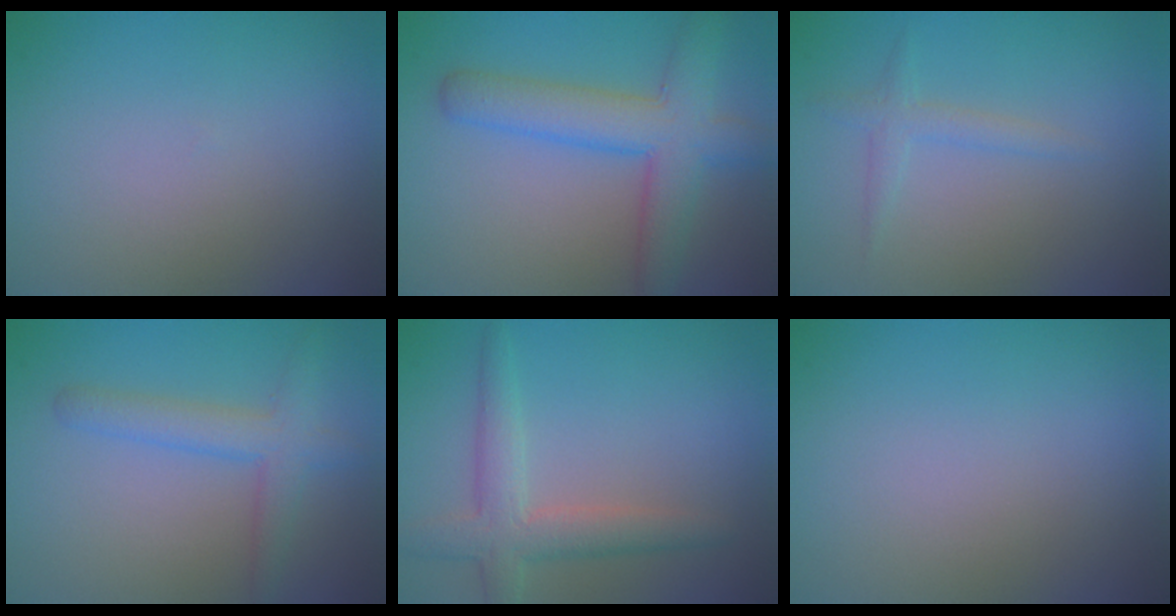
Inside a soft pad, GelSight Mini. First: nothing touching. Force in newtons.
{"total": 5.8, "press": 5.8, "slide": 0.3}
{"total": 1.5, "press": 1.5, "slide": 0.1}
{"total": 3.1, "press": 3.1, "slide": 0.1}
{"total": 3.7, "press": 3.7, "slide": 0.2}
{"total": 0.0}